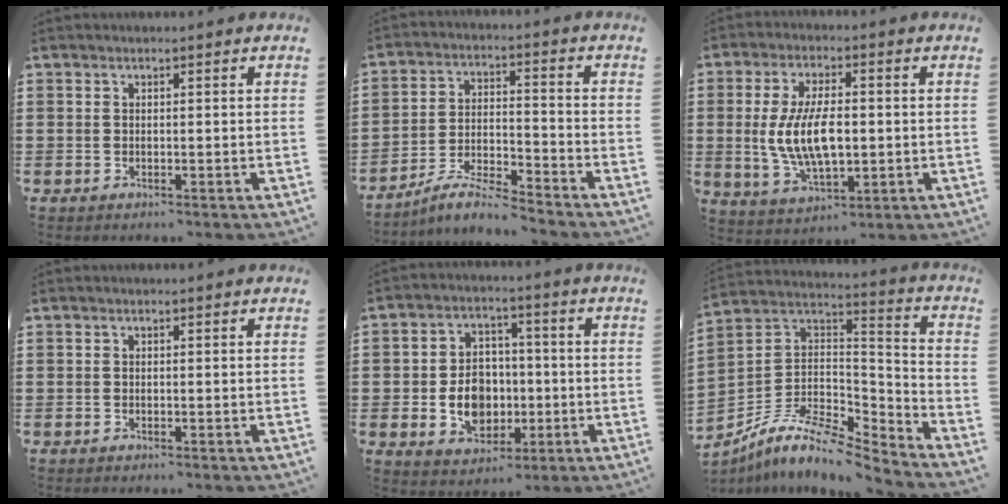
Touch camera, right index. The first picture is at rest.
{"total": 6.3, "force": [-5.8, 0.3, 2.4], "torque": [-0.058, -0.004, -0.114]}
{"total": 9.4, "force": [-0.3, 4.3, 8.3], "torque": [-0.178, 0.001, -0.008]}
{"total": 0.0}
{"total": 7.6, "force": [-1.2, 6.1, 4.4], "torque": [-0.071, 0.006, -0.022]}
{"total": 8.3, "force": [-6.6, 2.5, 4.4], "torque": [-0.092, 0.002, -0.131]}